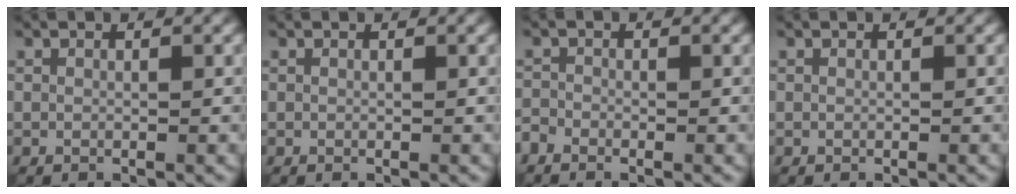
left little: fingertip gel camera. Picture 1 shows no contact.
{"total": 0.0}
{"total": 1.2, "force": [-1.0, 0.5, 0.2], "torque": [-0.004, 0.000, -0.028]}
{"total": 0.0}